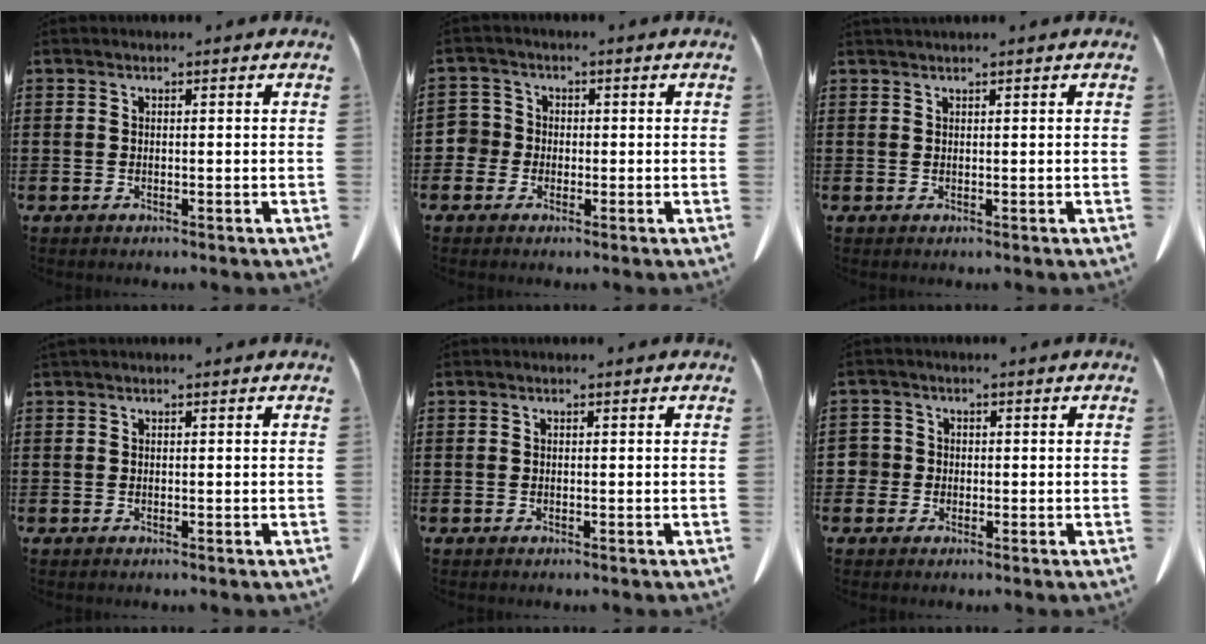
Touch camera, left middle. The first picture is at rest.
{"total": 3.1, "force": [-0.7, 2.9, 0.7], "torque": [-0.041, 0.002, -0.023]}
{"total": 0.6, "force": [0.6, -0.1, 0.1], "torque": [-0.003, -0.002, 0.012]}
{"total": 0.0}
{"total": 0.0}
{"total": 2.1, "force": [-0.2, 2.1, 0.4], "torque": [-0.024, 0.003, -0.009]}